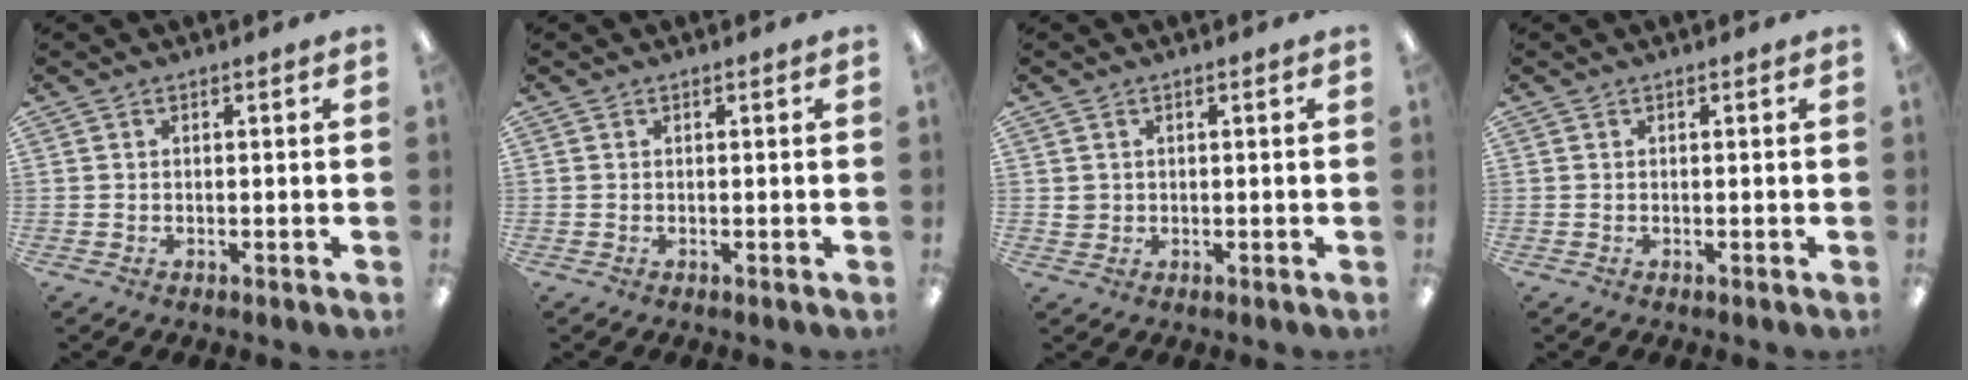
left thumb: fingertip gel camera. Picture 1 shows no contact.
{"total": 0.0}
{"total": 1.9, "force": [0.5, 1.8, 0.3], "torque": [0.000, 0.000, 0.007]}
{"total": 0.0}